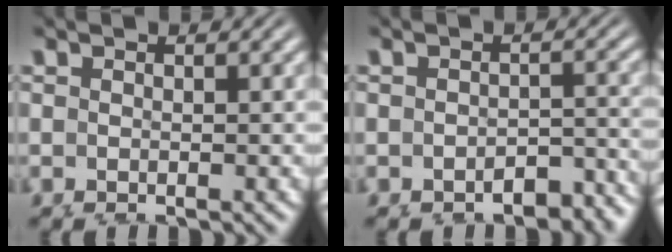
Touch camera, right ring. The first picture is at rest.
{"total": 3.3, "force": [-3.2, 0.8, 0.7], "torque": [0.006, -0.007, -0.049]}